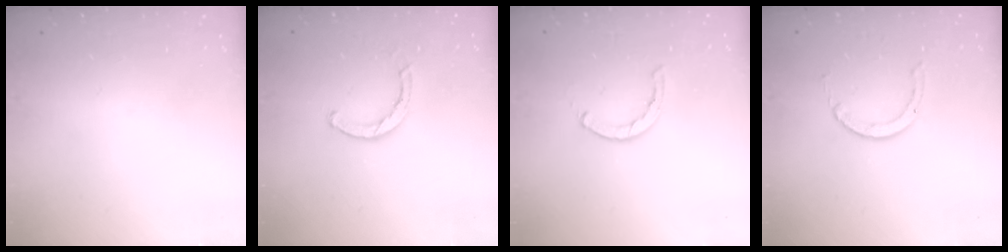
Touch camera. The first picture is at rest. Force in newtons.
{"total": 2.4, "press": 2.4, "slide": 0.1}
{"total": 1.2, "press": 1.2, "slide": 0.2}
{"total": 1.5, "press": 1.5, "slide": 0.2}